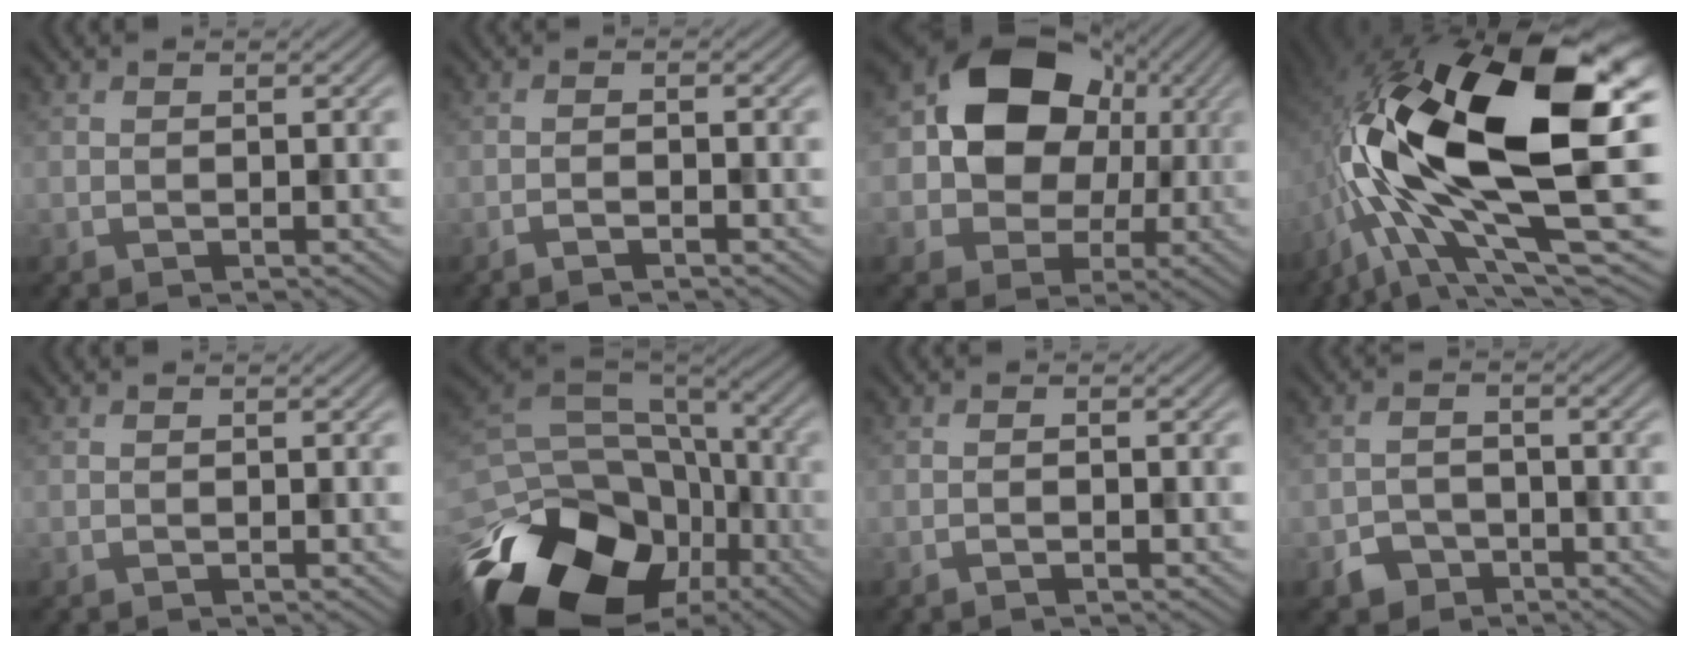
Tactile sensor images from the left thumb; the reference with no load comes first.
{"total": 1.3, "force": [-1.0, 0.0, 0.9], "torque": [-0.011, 0.006, -0.025]}
{"total": 12.4, "force": [1.5, 10.1, 7.0], "torque": [-0.123, 0.004, 0.008]}
{"total": 22.2, "force": [-0.3, 9.9, 19.8], "torque": [-0.410, -0.034, -0.004]}
{"total": 0.0}
{"total": 20.3, "force": [-11.0, 13.6, 10.4], "torque": [-0.246, -0.049, -0.167]}
{"total": 0.7, "force": [-0.5, -0.1, 0.4], "torque": [-0.008, 0.003, -0.011]}
{"total": 3.0, "force": [-2.3, 1.8, 0.9], "torque": [-0.019, -0.001, -0.048]}